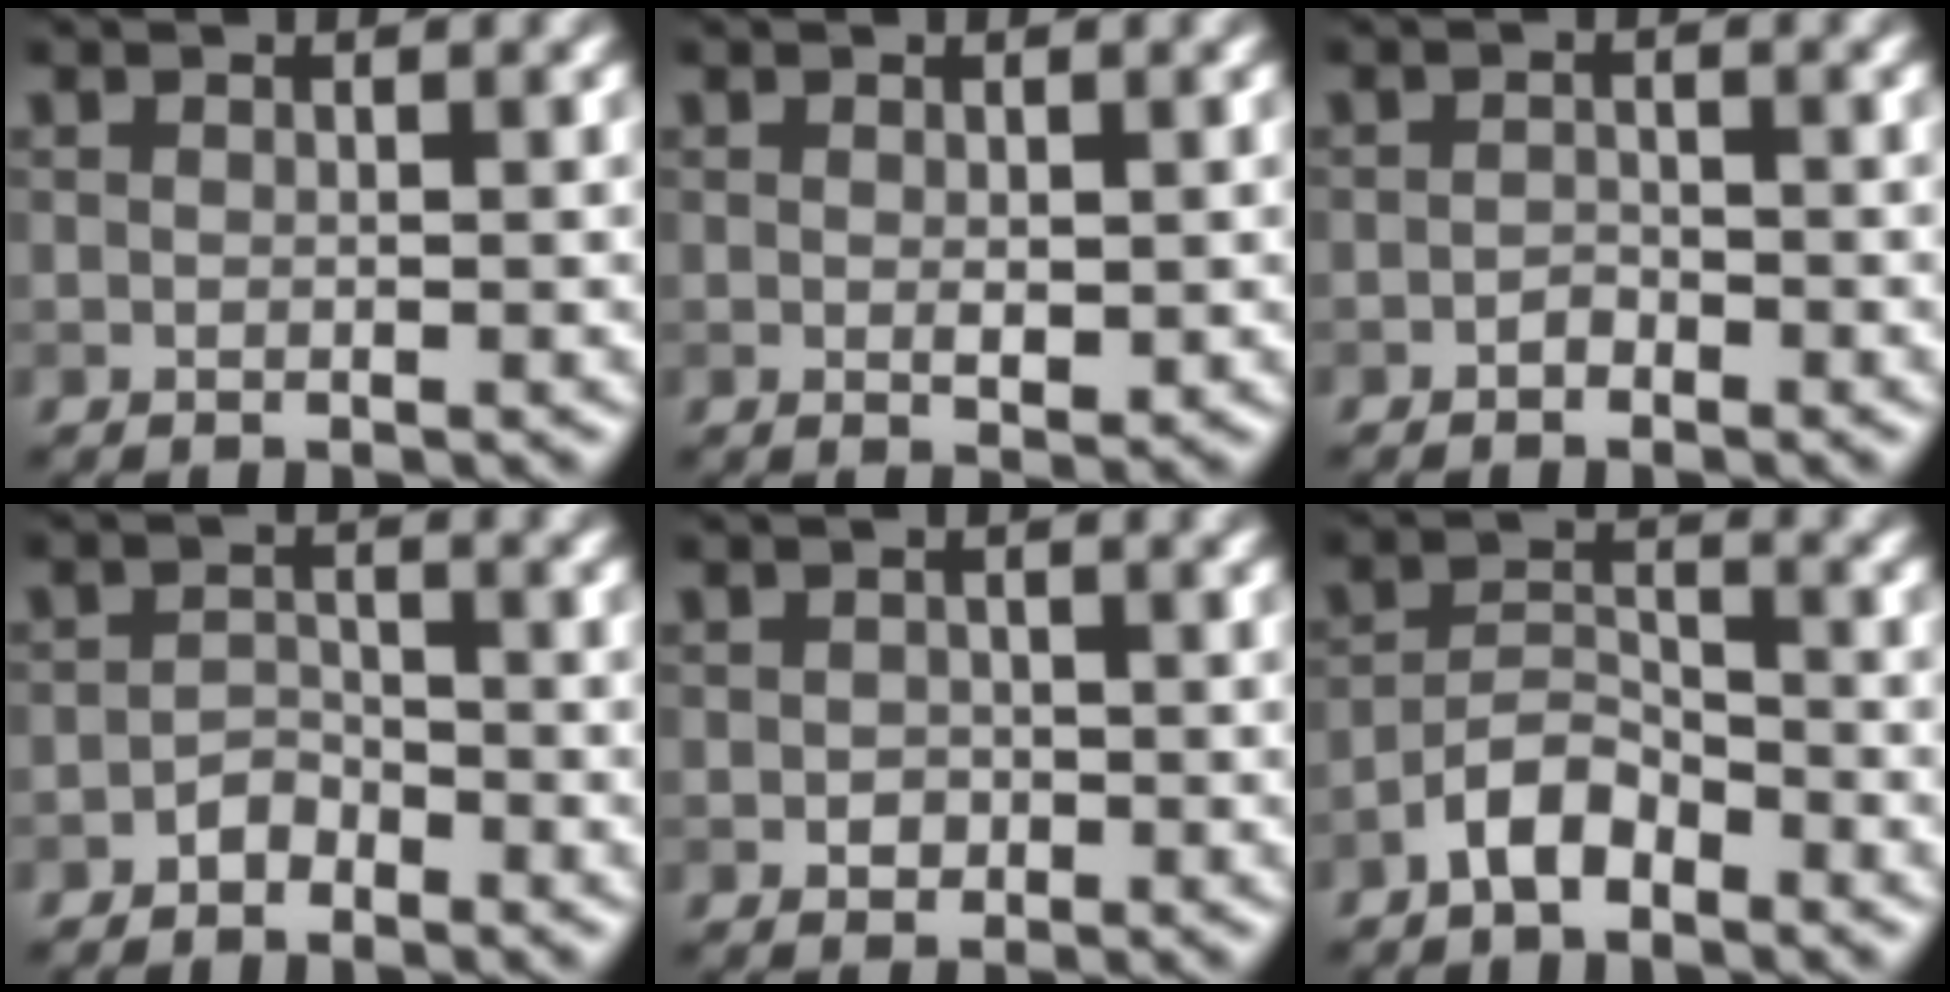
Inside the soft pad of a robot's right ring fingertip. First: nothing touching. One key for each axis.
{"total": 1.1, "fx": 0.0, "fy": 0.6, "fz": 1.0, "tx": -0.014, "ty": -0.004, "tz": 0.002}
{"total": 0.9, "fx": -0.7, "fy": 0.5, "fz": 0.3, "tx": -0.004, "ty": 0.001, "tz": -0.013}
{"total": 1.6, "fx": -1.2, "fy": 0.8, "fz": 0.4, "tx": -0.004, "ty": 0.008, "tz": -0.024}
{"total": 1.1, "fx": -0.3, "fy": 1.0, "fz": 0.5, "tx": -0.003, "ty": -0.003, "tz": -0.009}
{"total": 3.2, "fx": -2.4, "fy": 1.3, "fz": 1.7, "tx": -0.031, "ty": 0.012, "tz": -0.051}